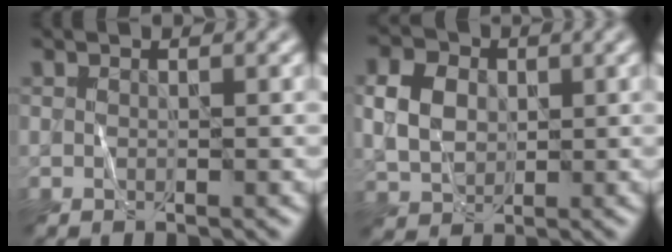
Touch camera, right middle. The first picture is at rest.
{"total": 4.6, "force": [0.7, 3.5, 2.8], "torque": [-0.064, 0.005, 0.009]}